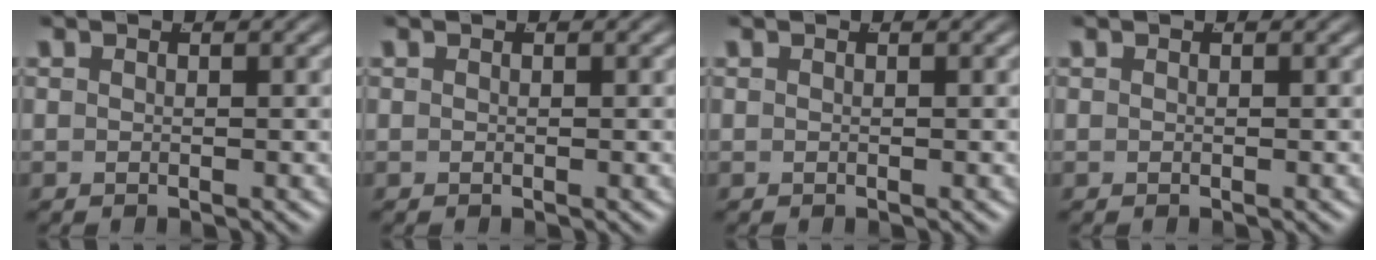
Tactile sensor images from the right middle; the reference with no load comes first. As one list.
[{"total": 0.0}, {"total": 0.0}, {"total": 0.0}]